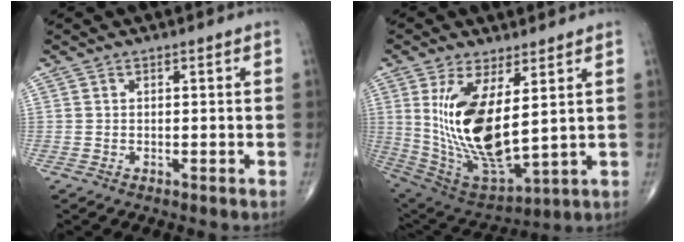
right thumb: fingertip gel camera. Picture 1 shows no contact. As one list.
[{"total": 18.3, "force": [3.6, 7.5, 16.3], "torque": [-0.312, -0.032, 0.093]}]